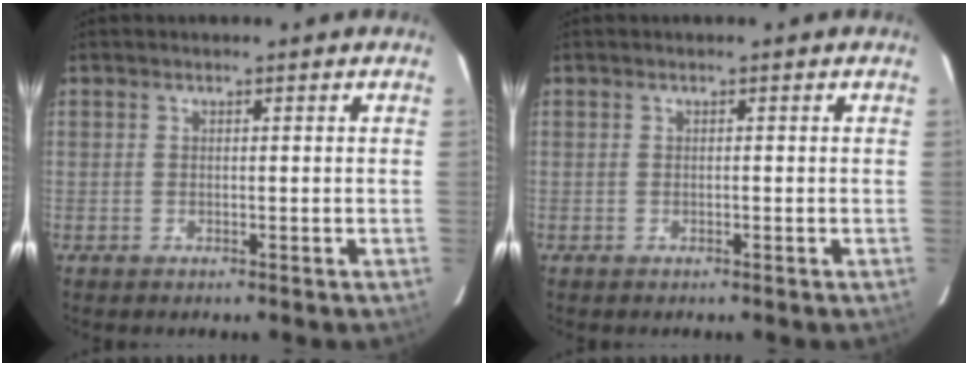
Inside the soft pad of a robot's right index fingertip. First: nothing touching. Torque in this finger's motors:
{"motor_torque": [0.10, 0.06, -0.02, 0.01]}